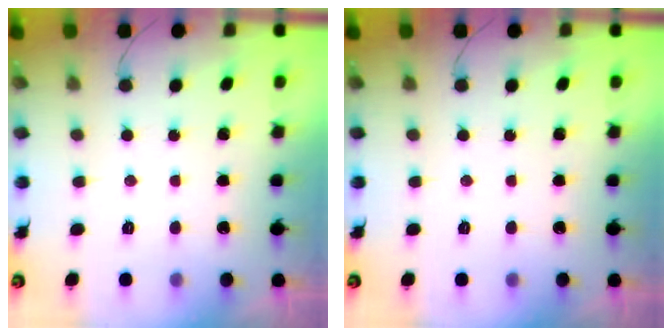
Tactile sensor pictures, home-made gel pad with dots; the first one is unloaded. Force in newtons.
{"total": 0.0}